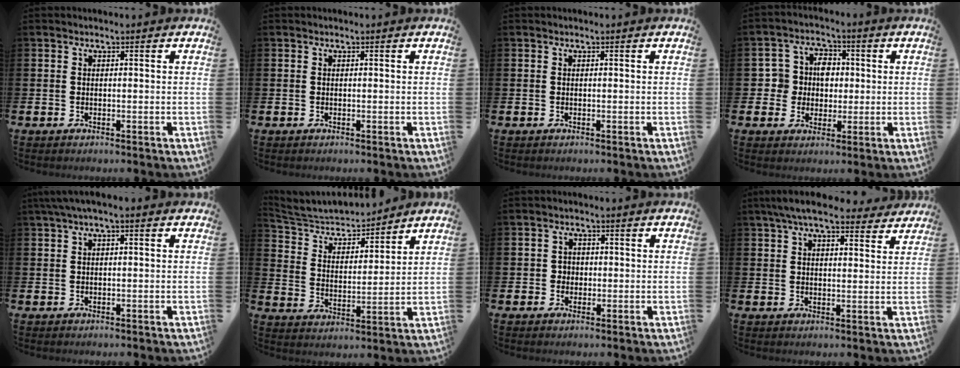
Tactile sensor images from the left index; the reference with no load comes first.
{"total": 0.0}
{"total": 0.0}
{"total": 5.7, "force": [1.0, 5.3, 2.0], "torque": [-0.055, 0.014, 0.014]}
{"total": 1.6, "force": [0.4, 0.3, 1.6], "torque": [-0.032, 0.004, 0.007]}
{"total": 5.6, "force": [5.3, 1.4, 1.0], "torque": [-0.049, -0.039, 0.088]}
{"total": 1.7, "force": [0.1, 1.7, 0.3], "torque": [0.004, 0.003, -0.006]}
{"total": 6.7, "force": [6.0, 1.3, 2.7], "torque": [-0.055, -0.020, 0.107]}